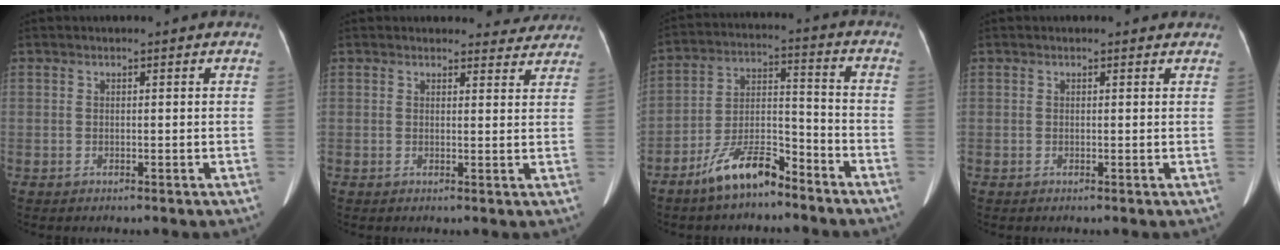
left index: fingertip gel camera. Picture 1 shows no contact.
{"total": 4.5, "force": [4.1, 1.6, -0.2], "torque": [0.016, -0.006, 0.030]}
{"total": 9.8, "force": [-7.6, 2.5, 5.6], "torque": [-0.113, 0.003, -0.142]}
{"total": 1.2, "force": [1.0, 0.6, 0.1], "torque": [-0.006, 0.001, 0.000]}